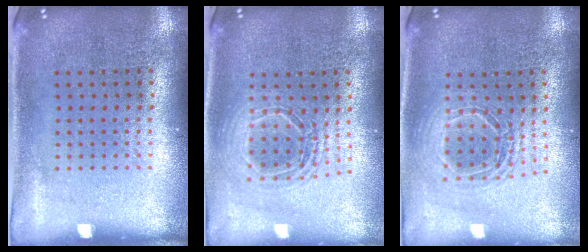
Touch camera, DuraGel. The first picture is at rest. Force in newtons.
{"total": 1.6, "press": 1.4, "slide": 0.9}
{"total": 1.7, "press": 1.4, "slide": 0.9}